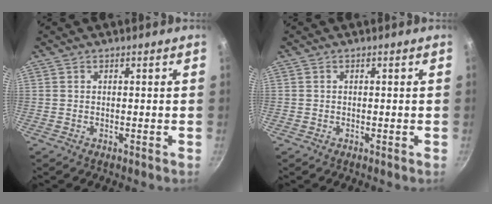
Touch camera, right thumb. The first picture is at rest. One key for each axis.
{"total": 0.0}